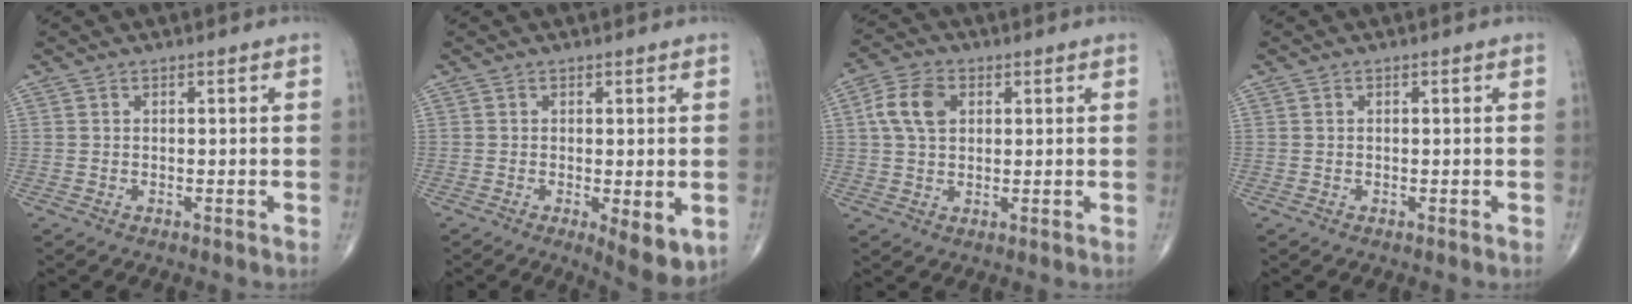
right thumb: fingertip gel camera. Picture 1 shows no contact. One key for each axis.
{"total": 6.5, "fx": -1.5, "fy": 2.1, "fz": 5.9, "tx": -0.084, "ty": -0.020, "tz": -0.020}
{"total": 7.2, "fx": 1.8, "fy": 4.9, "fz": 5.0, "tx": -0.094, "ty": 0.008, "tz": 0.029}
{"total": 0.0}